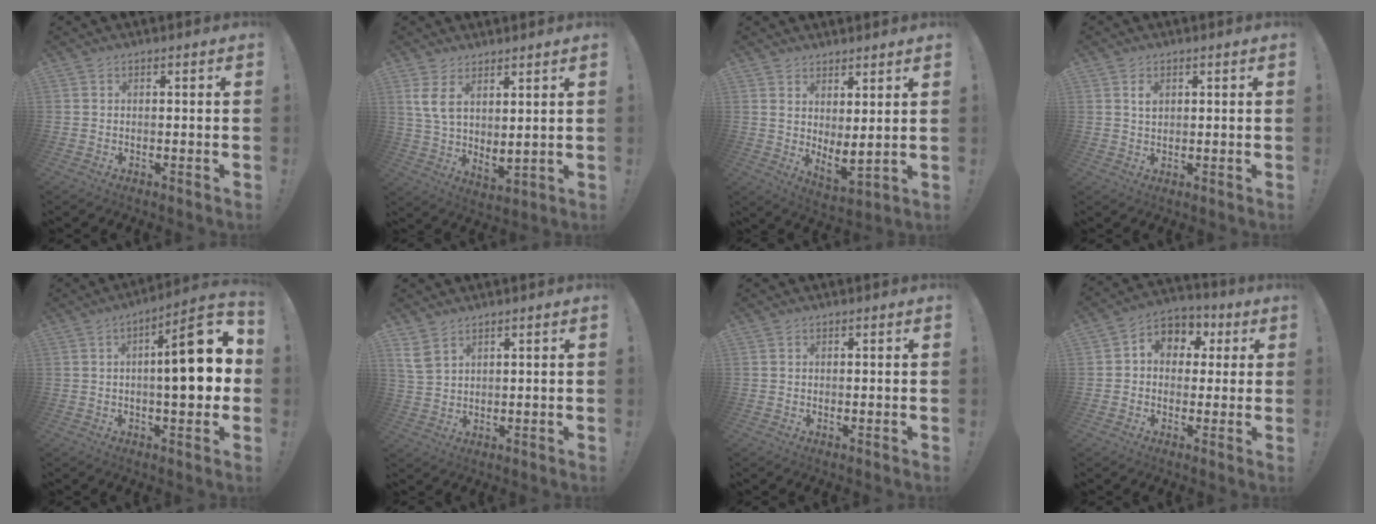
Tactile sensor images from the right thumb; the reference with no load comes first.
{"total": 7.3, "force": [5.4, 2.4, 4.3], "torque": [-0.082, -0.037, 0.103]}
{"total": 4.8, "force": [3.1, 0.6, 3.7], "torque": [-0.050, -0.045, 0.057]}
{"total": 2.4, "force": [0.9, 1.5, 1.7], "torque": [-0.027, -0.001, 0.014]}
{"total": 15.8, "force": [1.0, 4.9, 15.0], "torque": [-0.189, -0.006, 0.003]}
{"total": 5.0, "force": [3.6, 2.2, 2.7], "torque": [-0.054, -0.013, 0.072]}
{"total": 0.5, "force": [0.4, 0.1, 0.4], "torque": [-0.006, 0.000, 0.006]}
{"total": 7.9, "force": [1.1, 7.0, 3.5], "torque": [-0.048, 0.001, 0.027]}